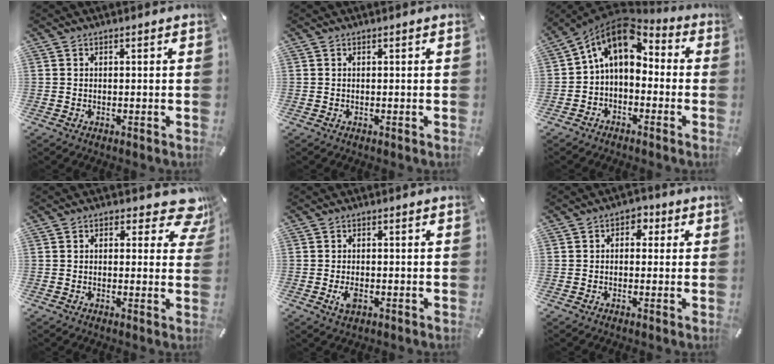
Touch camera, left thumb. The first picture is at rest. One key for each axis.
{"total": 0.0}
{"total": 10.0, "fx": 2.2, "fy": 7.0, "fz": 6.8, "tx": -0.129, "ty": -0.011, "tz": 0.036}
{"total": 6.8, "fx": 3.5, "fy": 3.6, "fz": 4.6, "tx": -0.039, "ty": -0.022, "tz": 0.053}
{"total": 3.1, "fx": -1.0, "fy": 1.7, "fz": 2.4, "tx": -0.055, "ty": -0.003, "tz": -0.019}
{"total": 3.1, "fx": -0.3, "fy": 2.5, "fz": 1.8, "tx": -0.020, "ty": 0.007, "tz": -0.012}